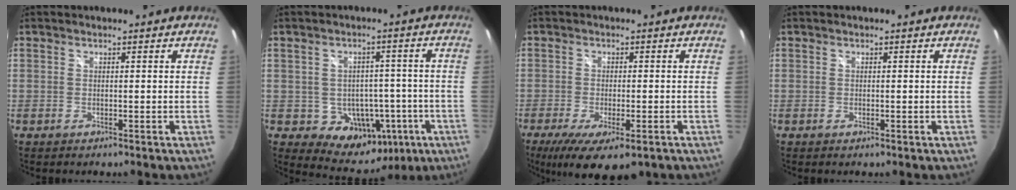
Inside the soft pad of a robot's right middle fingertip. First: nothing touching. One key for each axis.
{"total": 11.9, "fx": -3.9, "fy": 9.8, "fz": 5.5, "tx": -0.101, "ty": 0.013, "tz": -0.027}
{"total": 11.0, "fx": -6.3, "fy": 3.7, "fz": 8.2, "tx": -0.165, "ty": -0.043, "tz": -0.095}
{"total": 0.0}